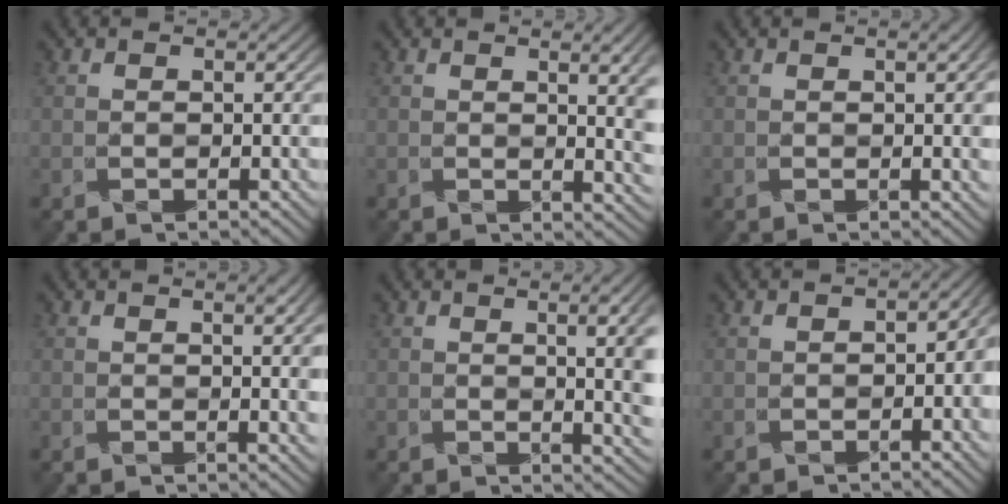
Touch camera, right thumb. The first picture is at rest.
{"total": 5.6, "force": [1.6, 1.5, 5.1], "torque": [-0.051, 0.005, 0.024]}
{"total": 2.6, "force": [0.8, 0.4, 2.5], "torque": [-0.028, 0.008, 0.011]}
{"total": 3.4, "force": [1.2, 0.6, 3.1], "torque": [-0.034, 0.008, 0.018]}
{"total": 7.7, "force": [1.4, 2.3, 7.2], "torque": [-0.061, 0.016, 0.015]}
{"total": 4.8, "force": [-1.2, 2.7, 3.8], "torque": [-0.046, -0.008, -0.015]}